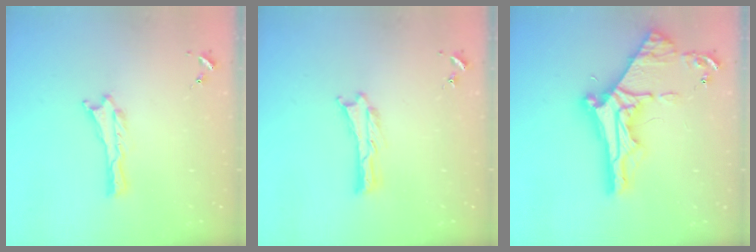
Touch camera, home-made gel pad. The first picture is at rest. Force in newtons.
{"total": 0.0}
{"total": 11.8, "press": 11.7, "slide": 1.2}